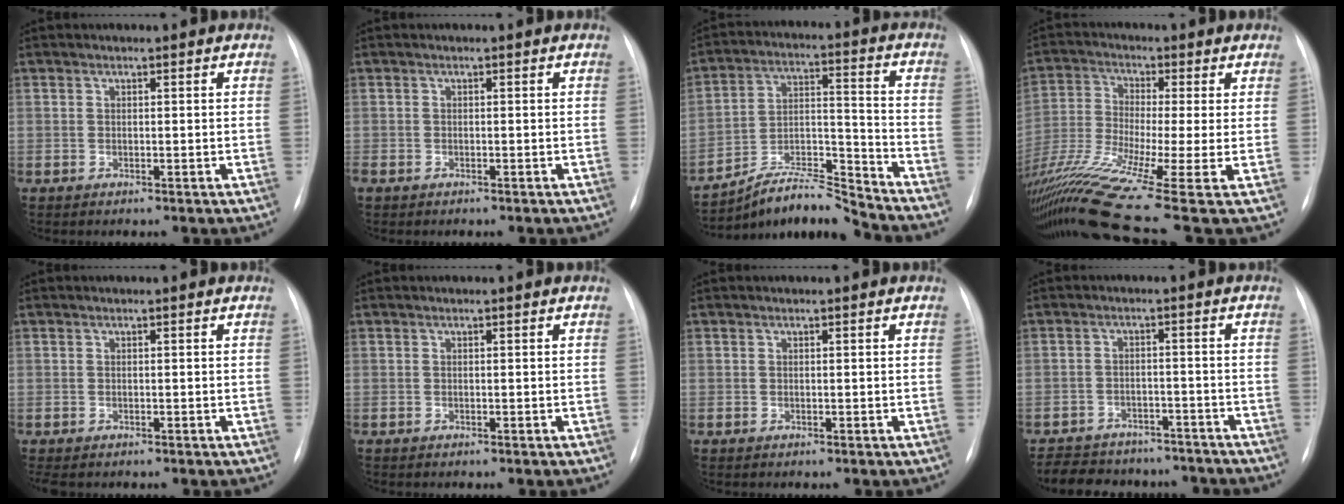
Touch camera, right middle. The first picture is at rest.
{"total": 0.8, "force": [-0.5, 0.5, 0.3], "torque": [-0.010, 0.000, -0.008]}
{"total": 10.9, "force": [-10.6, -0.7, 2.3], "torque": [-0.038, 0.037, -0.190]}
{"total": 15.7, "force": [-8.7, -0.7, 13.0], "torque": [-0.279, -0.040, -0.163]}
{"total": 2.1, "force": [-1.7, 1.0, 0.9], "torque": [-0.008, -0.003, -0.017]}
{"total": 0.0}
{"total": 0.0}
{"total": 15.2, "force": [-13.2, 6.2, 4.1], "torque": [-0.088, 0.013, -0.169]}